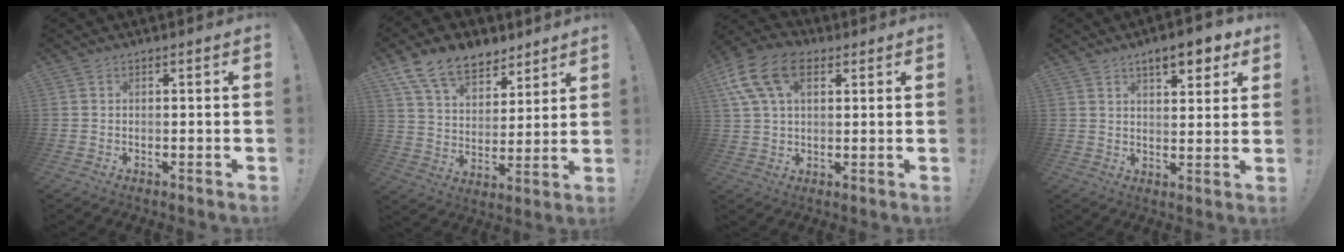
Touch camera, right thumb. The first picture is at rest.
{"total": 14.3, "force": [10.1, 8.2, 5.9], "torque": [-0.108, -0.064, 0.193]}
{"total": 14.9, "force": [6.1, 9.3, 10.0], "torque": [-0.190, -0.015, 0.112]}
{"total": 8.1, "force": [5.1, 2.7, 5.6], "torque": [-0.074, -0.022, 0.085]}